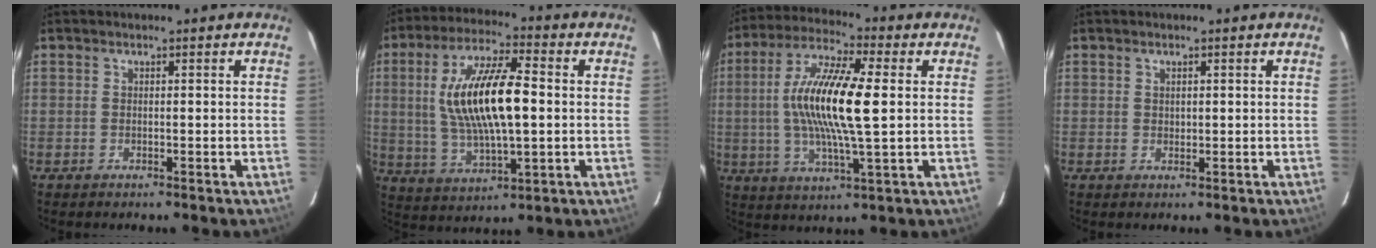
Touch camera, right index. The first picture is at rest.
{"total": 16.7, "force": [1.3, 5.6, 15.7], "torque": [-0.299, 0.009, 0.030]}
{"total": 15.9, "force": [1.2, 3.1, 15.6], "torque": [-0.300, 0.007, 0.015]}
{"total": 1.0, "force": [0.5, 0.8, 0.5], "torque": [-0.005, 0.003, 0.010]}